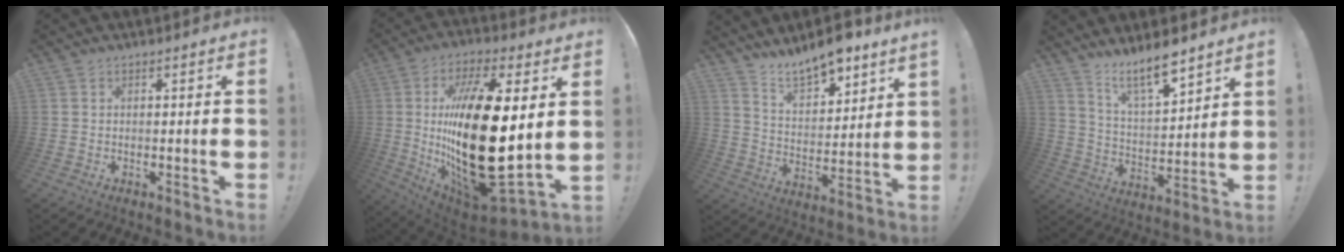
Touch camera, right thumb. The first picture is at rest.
{"total": 33.0, "force": [2.9, 13.2, 30.0], "torque": [-0.551, -0.044, 0.064]}
{"total": 11.2, "force": [10.0, 3.0, 4.1], "torque": [-0.078, -0.074, 0.182]}
{"total": 10.9, "force": [9.1, 2.0, 5.7], "torque": [-0.099, -0.069, 0.159]}